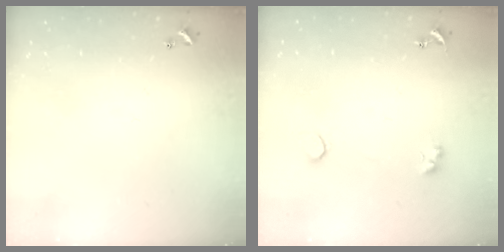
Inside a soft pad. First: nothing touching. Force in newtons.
{"total": 2.1, "press": 1.9, "slide": 1.0}